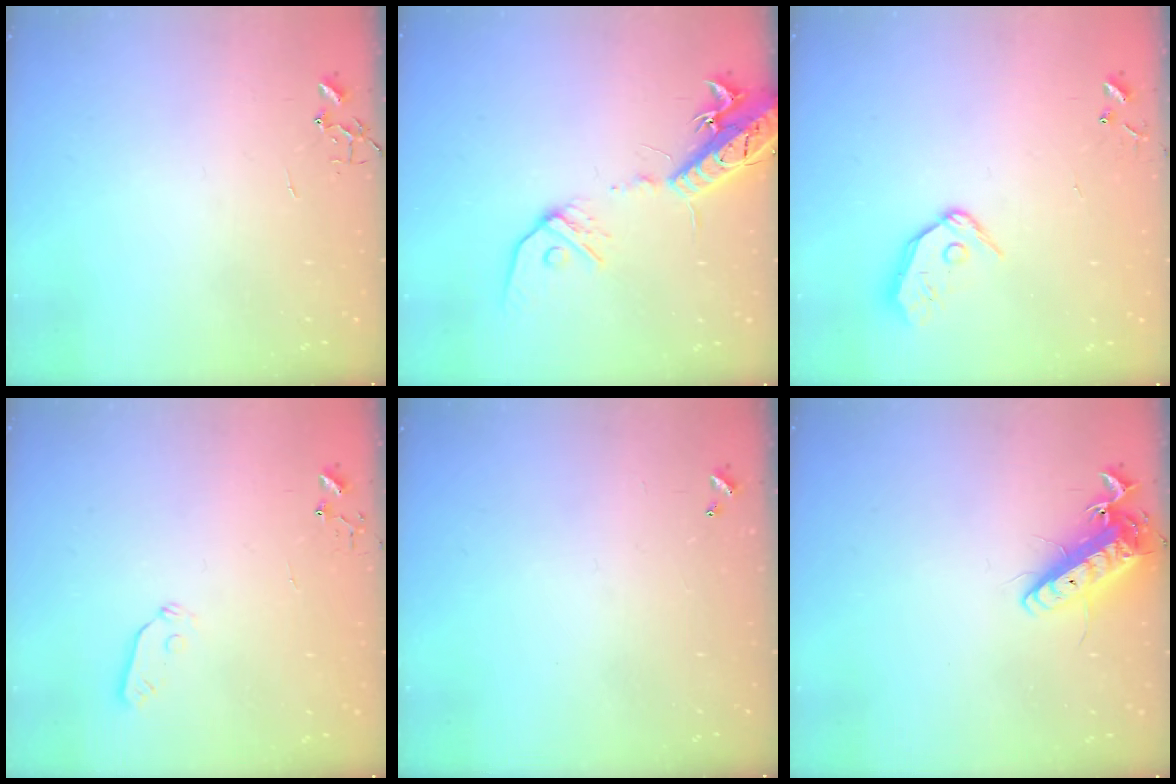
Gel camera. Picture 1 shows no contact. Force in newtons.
{"total": 16.6, "press": 16.3, "slide": 3.5}
{"total": 9.8, "press": 9.7, "slide": 1.3}
{"total": 4.2, "press": 4.2, "slide": 0.5}
{"total": 0.0}
{"total": 13.6, "press": 13.4, "slide": 2.3}